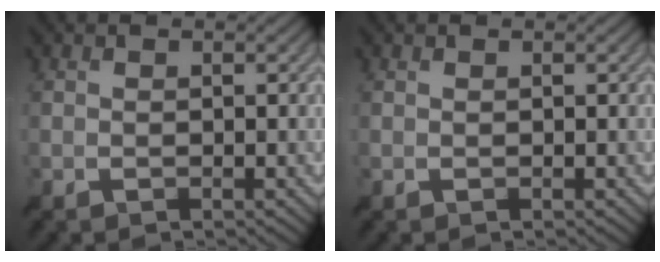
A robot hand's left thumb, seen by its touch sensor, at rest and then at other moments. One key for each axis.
{"total": 0.0}